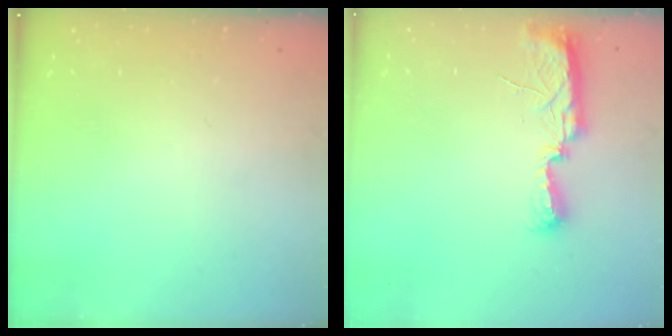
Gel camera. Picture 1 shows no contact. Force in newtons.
{"total": 8.5, "press": 8.3, "slide": 2.0}